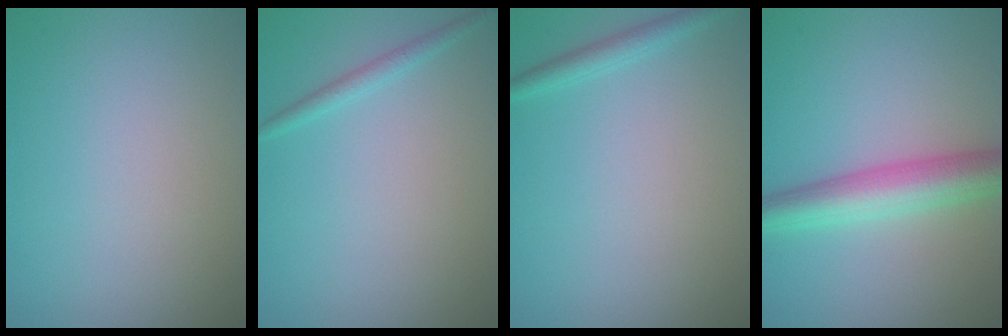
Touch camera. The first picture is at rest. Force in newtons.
{"total": 1.2, "press": 1.2, "slide": 0.0}
{"total": 1.5, "press": 1.4, "slide": 0.1}
{"total": 5.0, "press": 5.0, "slide": 0.0}